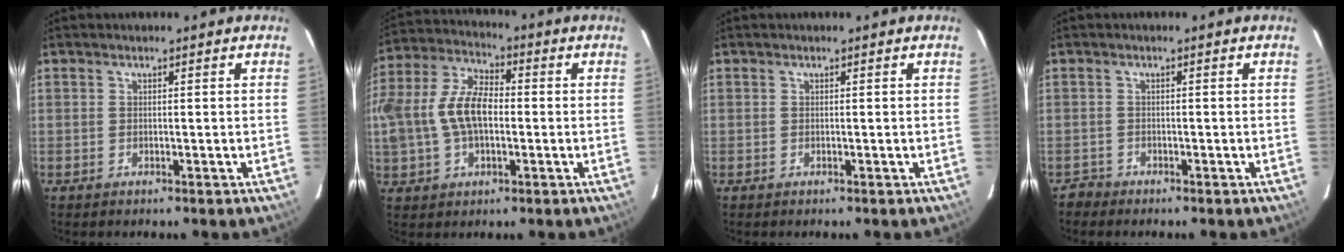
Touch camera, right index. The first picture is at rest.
{"total": 14.5, "force": [-0.9, 8.6, 11.6], "torque": [-0.252, 0.017, -0.017]}
{"total": 0.0}
{"total": 1.6, "force": [-1.4, 0.7, -0.4], "torque": [0.001, 0.005, -0.029]}